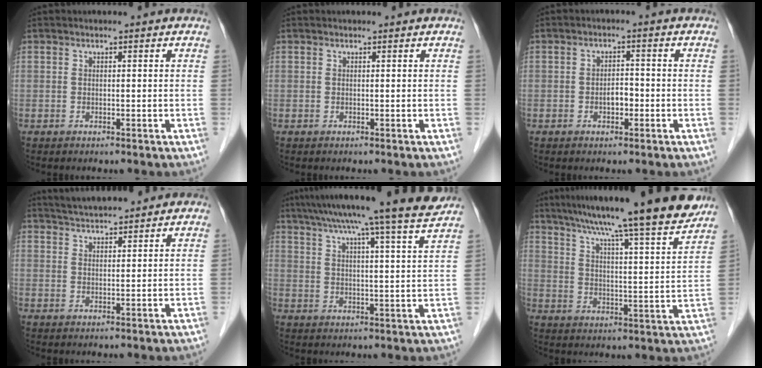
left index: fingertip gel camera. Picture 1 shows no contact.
{"total": 0.0}
{"total": 2.3, "force": [-0.8, 1.2, 1.7], "torque": [-0.025, 0.006, -0.013]}
{"total": 6.7, "force": [6.2, 1.0, 2.3], "torque": [-0.041, 0.029, 0.103]}
{"total": 18.3, "force": [15.7, -1.8, 9.3], "torque": [-0.152, -0.009, 0.212]}
{"total": 20.7, "force": [17.6, -0.5, 10.9], "torque": [-0.170, -0.014, 0.250]}